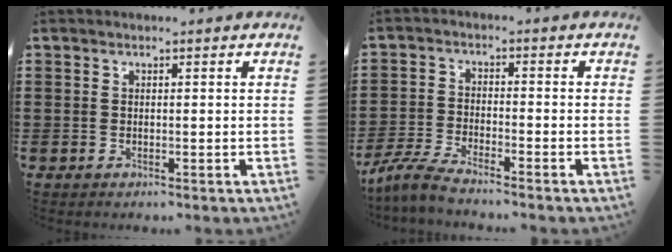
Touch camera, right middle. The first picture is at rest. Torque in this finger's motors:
{"motor_torque": [1.49, -0.66, 0.07, 0.06]}